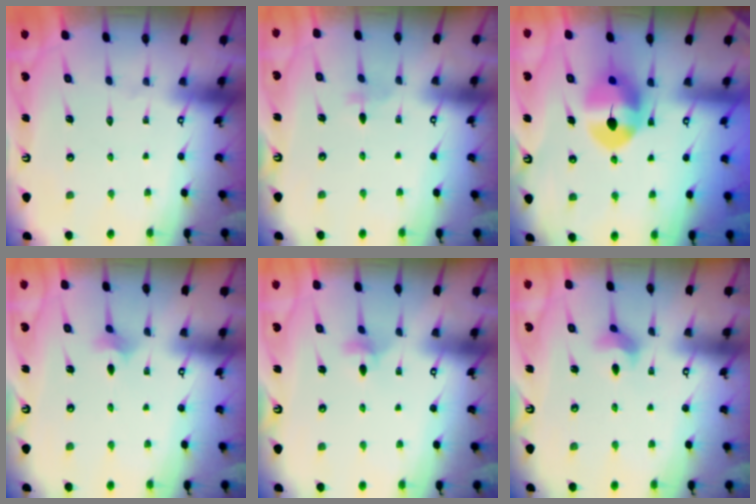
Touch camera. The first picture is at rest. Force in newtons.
{"total": 2.7, "press": 2.6, "slide": 0.6}
{"total": 9.2, "press": 9.1, "slide": 1.3}
{"total": 2.4, "press": 2.4, "slide": 0.5}
{"total": 4.5, "press": 4.4, "slide": 0.7}
{"total": 4.3, "press": 4.2, "slide": 0.8}